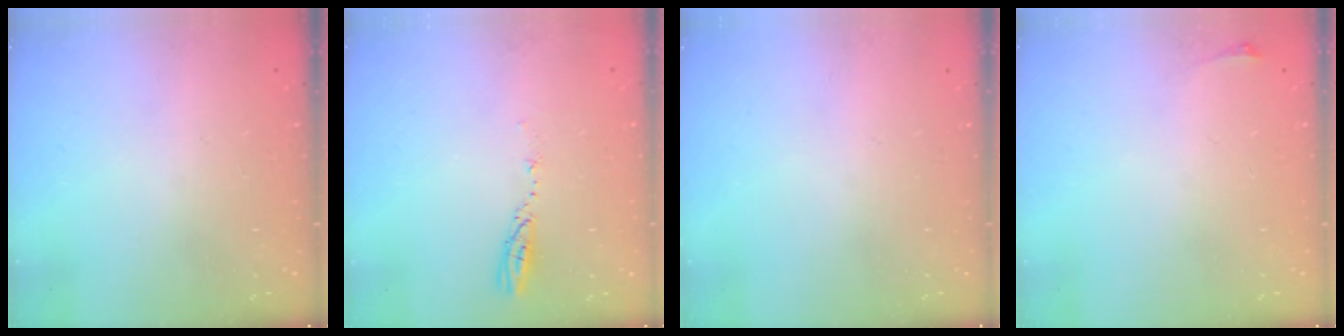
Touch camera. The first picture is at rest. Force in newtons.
{"total": 3.8, "press": 3.8, "slide": 0.4}
{"total": 0.0}
{"total": 2.8, "press": 2.1, "slide": 1.9}